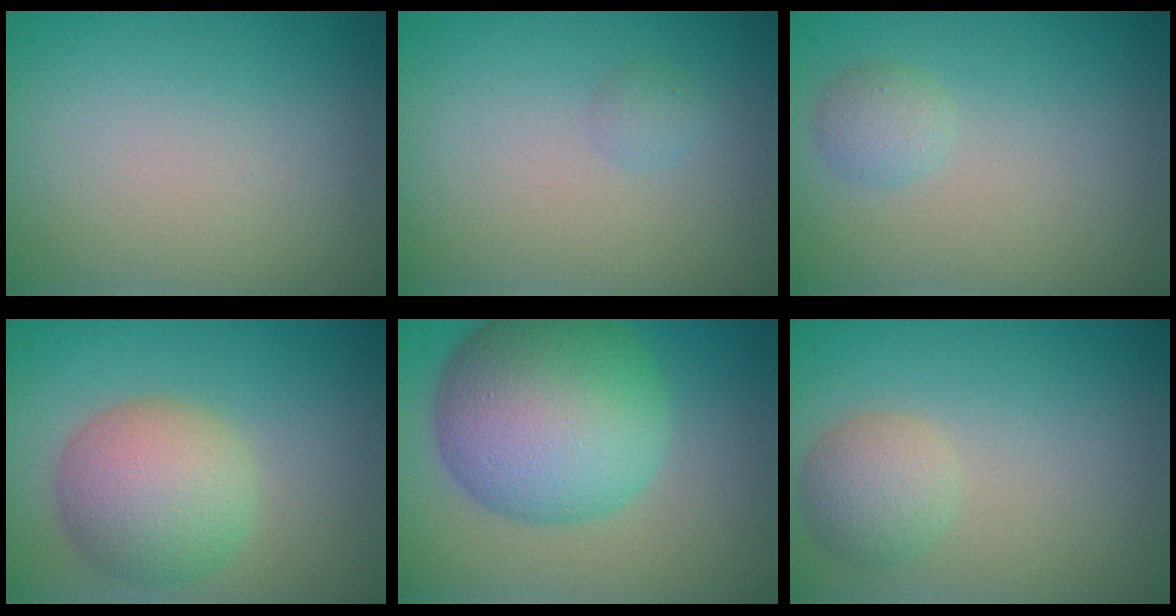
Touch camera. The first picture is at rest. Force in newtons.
{"total": 0.9, "press": 0.9, "slide": 0.0}
{"total": 1.4, "press": 1.4, "slide": 0.0}
{"total": 6.1, "press": 6.1, "slide": 0.1}
{"total": 12.2, "press": 12.2, "slide": 0.2}
{"total": 2.7, "press": 2.7, "slide": 0.1}